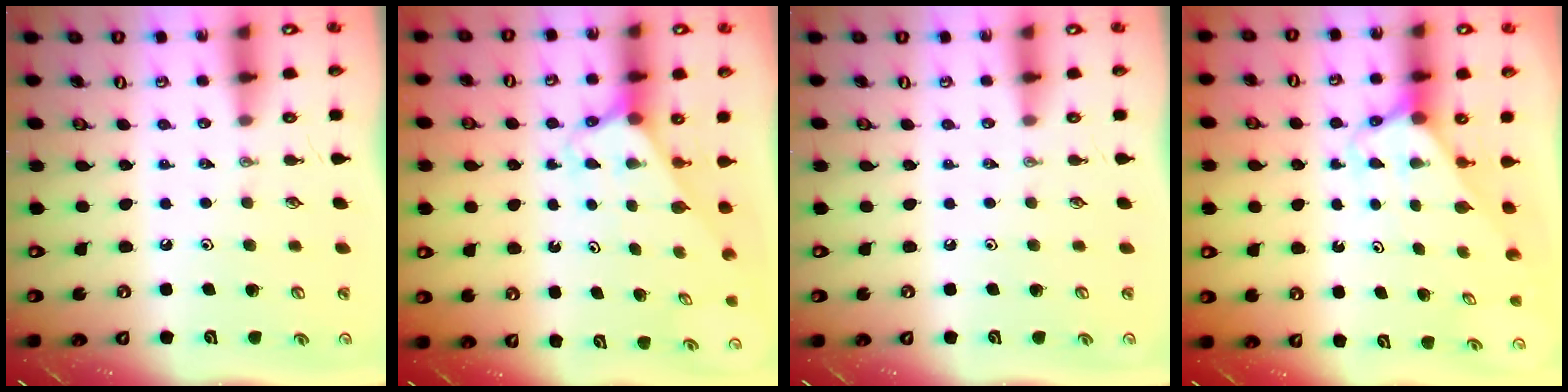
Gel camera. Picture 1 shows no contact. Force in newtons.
{"total": 2.5, "press": 2.5, "slide": 0.2}
{"total": 0.0}
{"total": 2.5, "press": 2.5, "slide": 0.2}